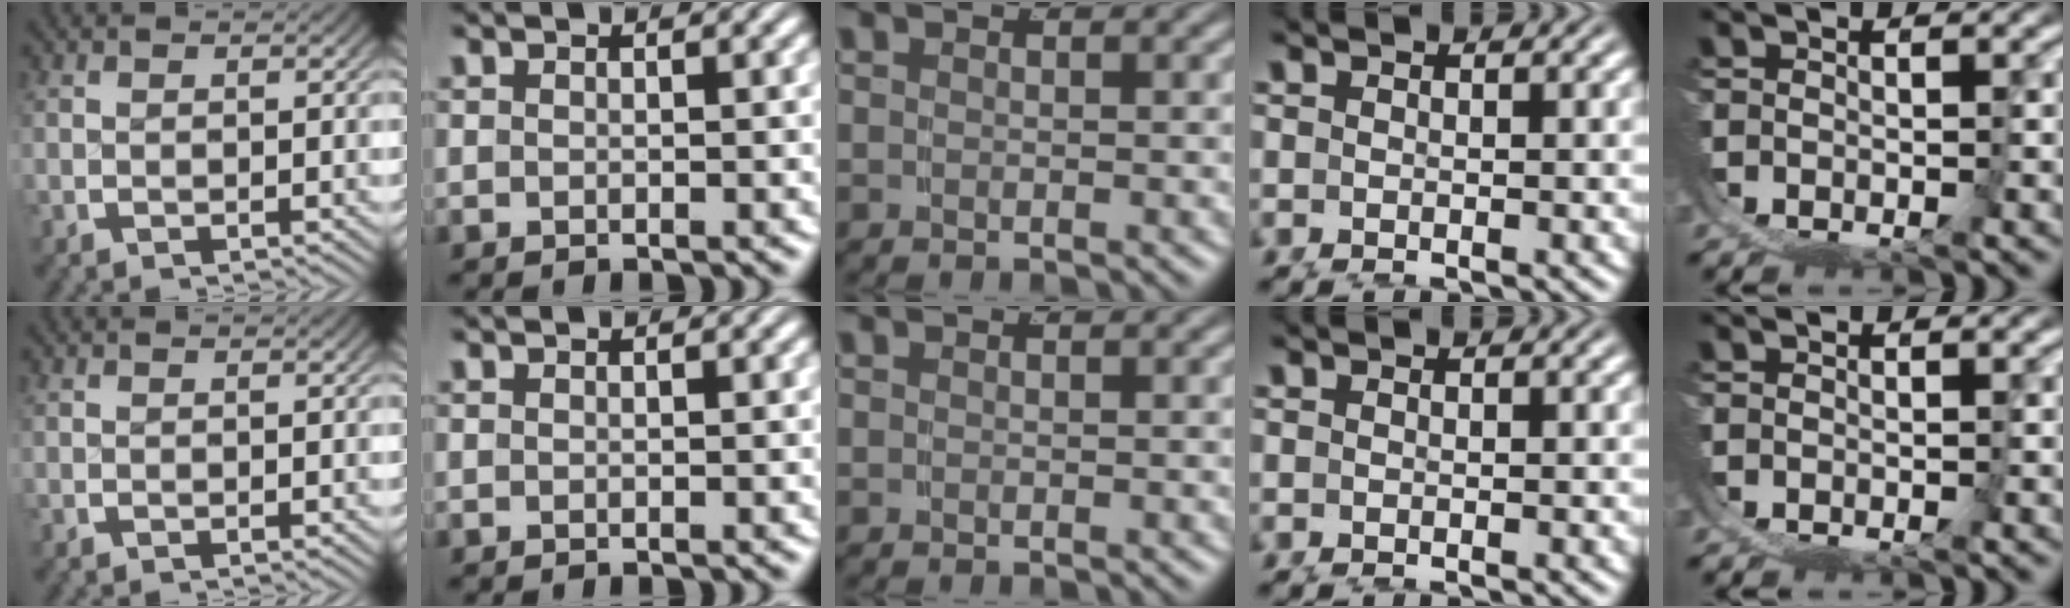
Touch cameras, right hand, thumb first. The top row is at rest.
{}